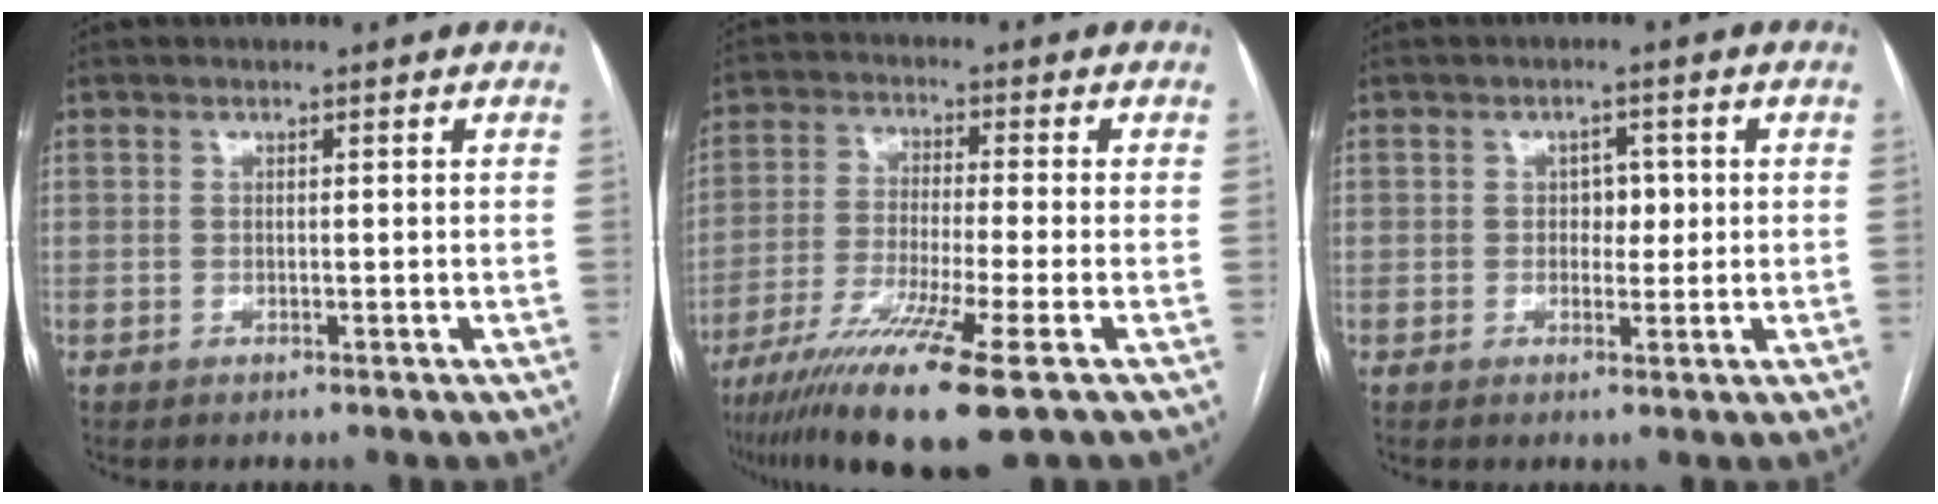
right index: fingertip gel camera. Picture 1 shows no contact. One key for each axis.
{"total": 13.9, "fx": -8.5, "fy": -0.7, "fz": 10.9, "tx": -0.218, "ty": -0.040, "tz": -0.151}
{"total": 2.7, "fx": 0.2, "fy": 1.8, "fz": 2.0, "tx": -0.021, "ty": 0.004, "tz": 0.002}